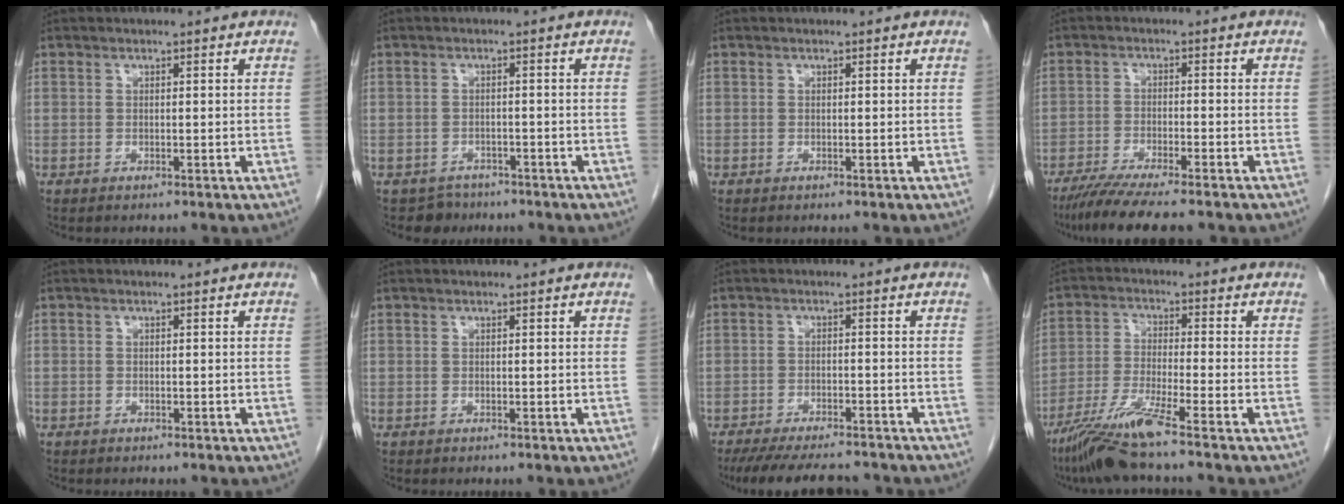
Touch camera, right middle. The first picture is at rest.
{"total": 2.6, "force": [-1.9, 1.6, -0.4], "torque": [0.002, 0.005, -0.030]}
{"total": 0.0}
{"total": 8.9, "force": [-7.3, 0.2, 5.1], "torque": [-0.077, -0.023, -0.120]}
{"total": 0.5, "force": [-0.4, 0.4, 0.0], "torque": [-0.008, 0.002, -0.008]}
{"total": 0.0}
{"total": 12.6, "force": [-11.3, 2.6, 5.1], "torque": [-0.088, -0.009, -0.158]}
{"total": 8.8, "force": [-6.4, -1.1, 5.9], "torque": [-0.119, -0.034, -0.124]}